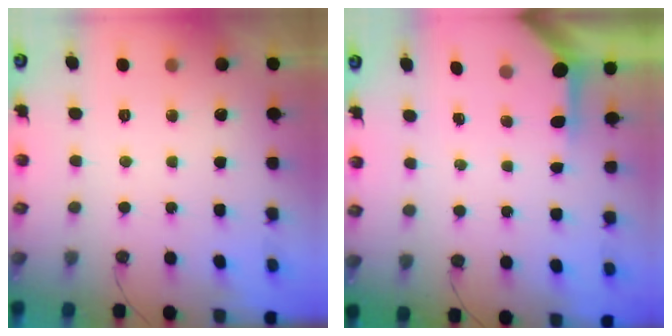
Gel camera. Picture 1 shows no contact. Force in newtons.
{"total": 3.2, "press": 3.2, "slide": 0.4}